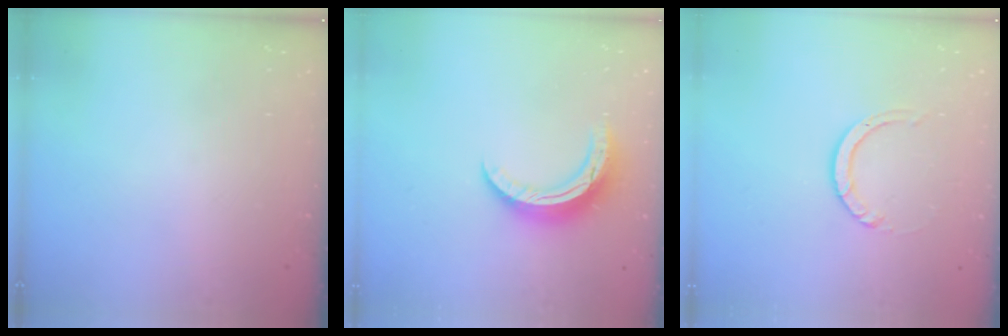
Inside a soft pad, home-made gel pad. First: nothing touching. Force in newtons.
{"total": 10.5, "press": 10.5, "slide": 0.2}
{"total": 3.2, "press": 3.2, "slide": 0.3}